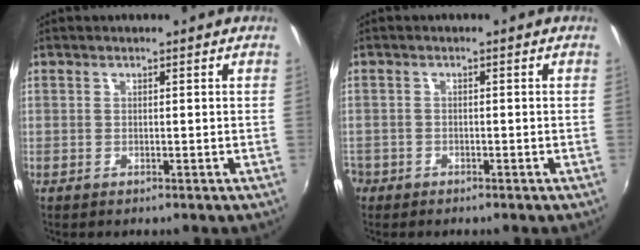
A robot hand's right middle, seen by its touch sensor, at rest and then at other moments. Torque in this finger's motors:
{"motor_torque": [0.98, -0.80, 0.43, 0.01]}